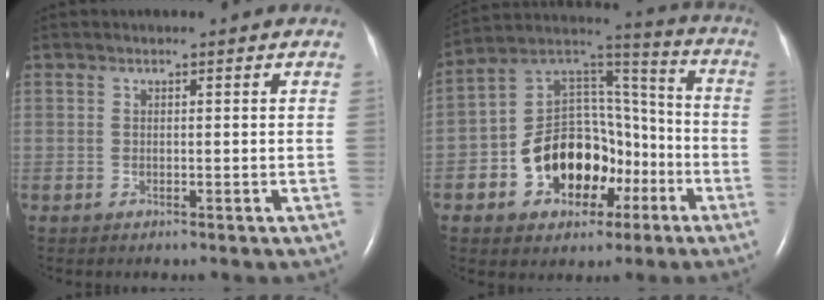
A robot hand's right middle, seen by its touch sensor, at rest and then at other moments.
{"total": 15.5, "force": [-5.5, 10.1, 10.4], "torque": [-0.193, 0.041, -0.083]}